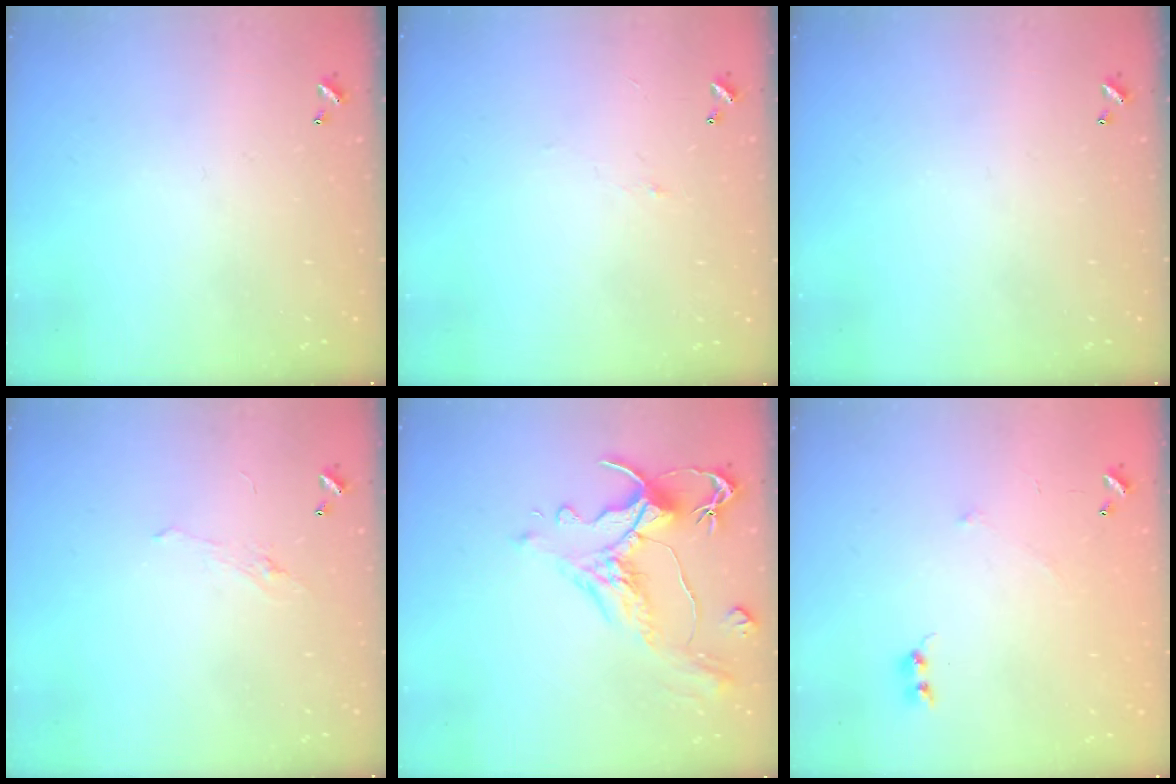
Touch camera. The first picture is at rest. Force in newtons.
{"total": 0.8, "press": 0.6, "slide": 0.6}
{"total": 0.0}
{"total": 2.2, "press": 2.1, "slide": 0.8}
{"total": 1.6, "press": 0.4, "slide": 1.5}
{"total": 6.3, "press": 6.3, "slide": 0.4}